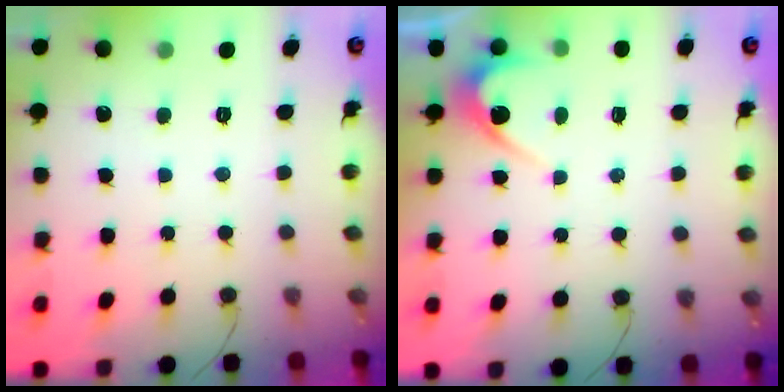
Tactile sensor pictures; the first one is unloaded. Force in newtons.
{"total": 3.0, "press": 3.0, "slide": 0.2}